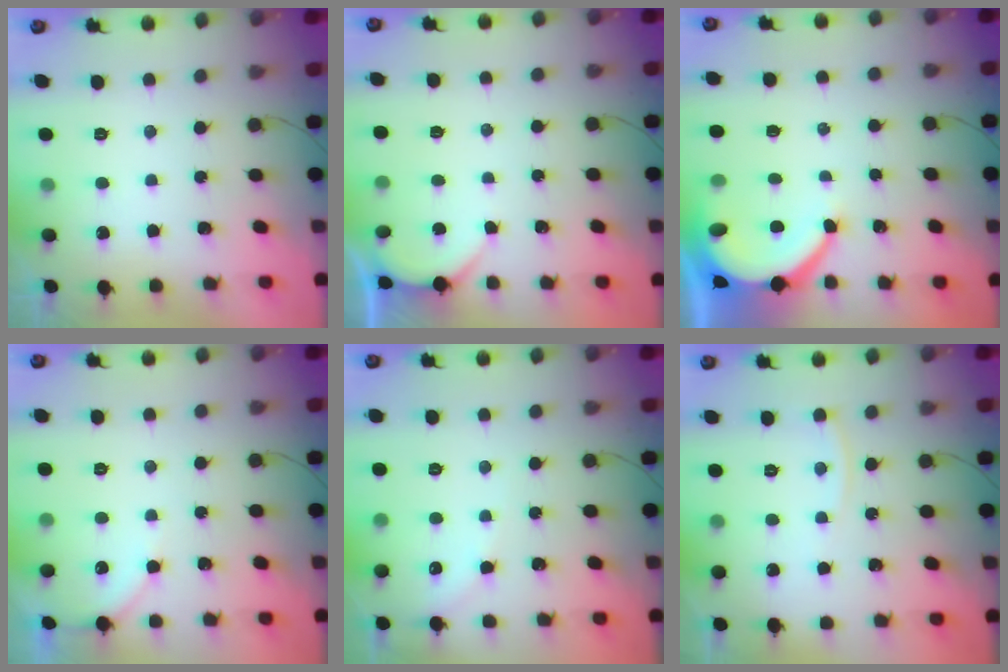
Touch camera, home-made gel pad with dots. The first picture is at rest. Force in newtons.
{"total": 1.8, "press": 1.8, "slide": 0.2}
{"total": 7.7, "press": 7.6, "slide": 0.8}
{"total": 3.9, "press": 3.9, "slide": 0.5}
{"total": 3.0, "press": 3.0, "slide": 0.5}
{"total": 4.5, "press": 4.4, "slide": 0.6}